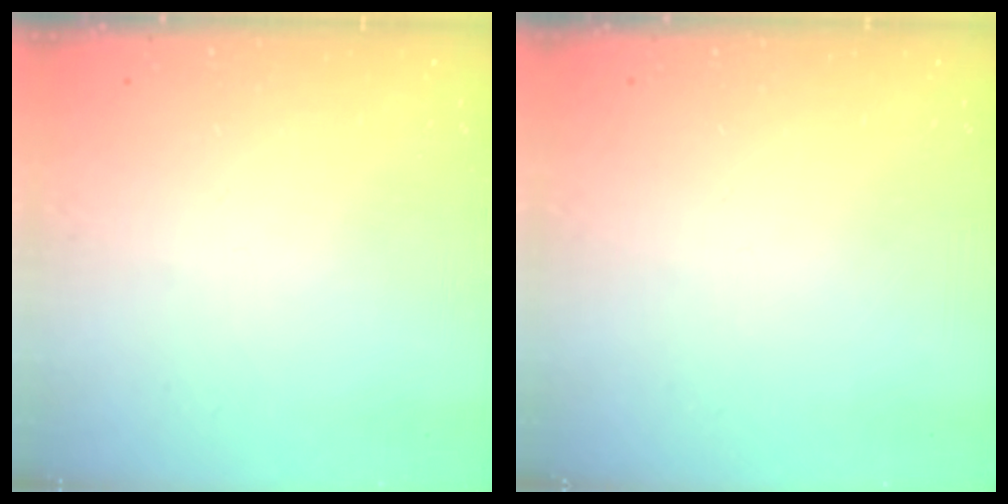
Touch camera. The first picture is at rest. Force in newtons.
{"total": 0.0}